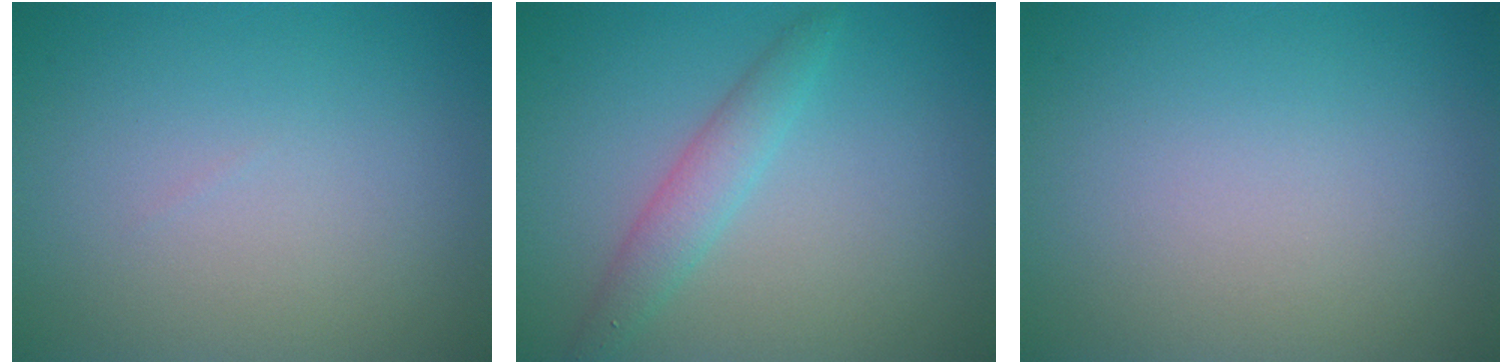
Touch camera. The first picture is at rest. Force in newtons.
{"total": 2.4, "press": 2.4, "slide": 0.1}
{"total": 0.0}